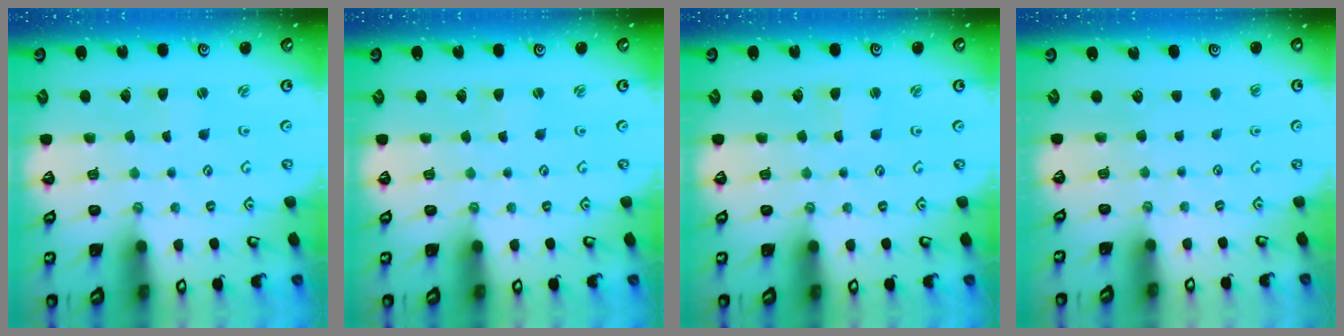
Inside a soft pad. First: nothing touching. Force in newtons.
{"total": 0.8, "press": 0.8, "slide": 0.1}
{"total": 1.4, "press": 1.4, "slide": 0.2}
{"total": 0.0}